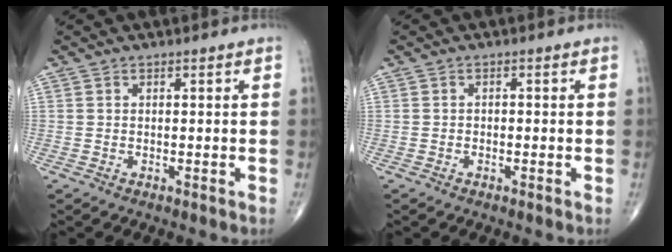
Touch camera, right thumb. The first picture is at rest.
{"total": 0.6, "force": [-0.3, 0.4, 0.3], "torque": [-0.003, 0.002, -0.008]}